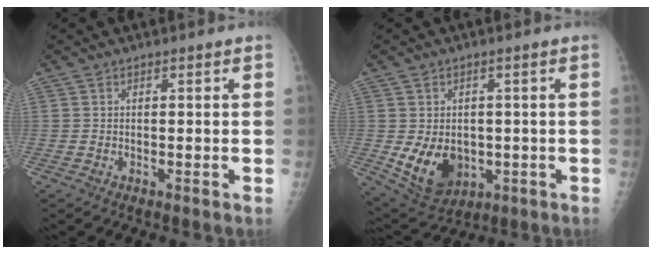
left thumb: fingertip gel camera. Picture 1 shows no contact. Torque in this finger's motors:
{"motor_torque": [1.28, 1.45, 0.54, -0.50, 0.09]}